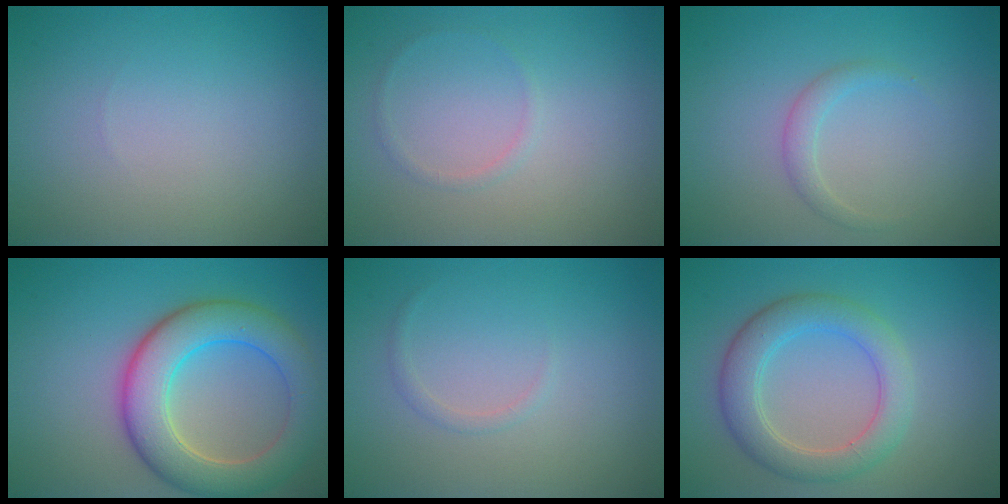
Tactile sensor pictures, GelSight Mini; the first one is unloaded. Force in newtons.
{"total": 0.6, "press": 0.6, "slide": 0.1}
{"total": 1.4, "press": 1.4, "slide": 0.1}
{"total": 7.6, "press": 7.6, "slide": 0.6}
{"total": 0.7, "press": 0.7, "slide": 0.0}
{"total": 4.6, "press": 4.6, "slide": 0.2}